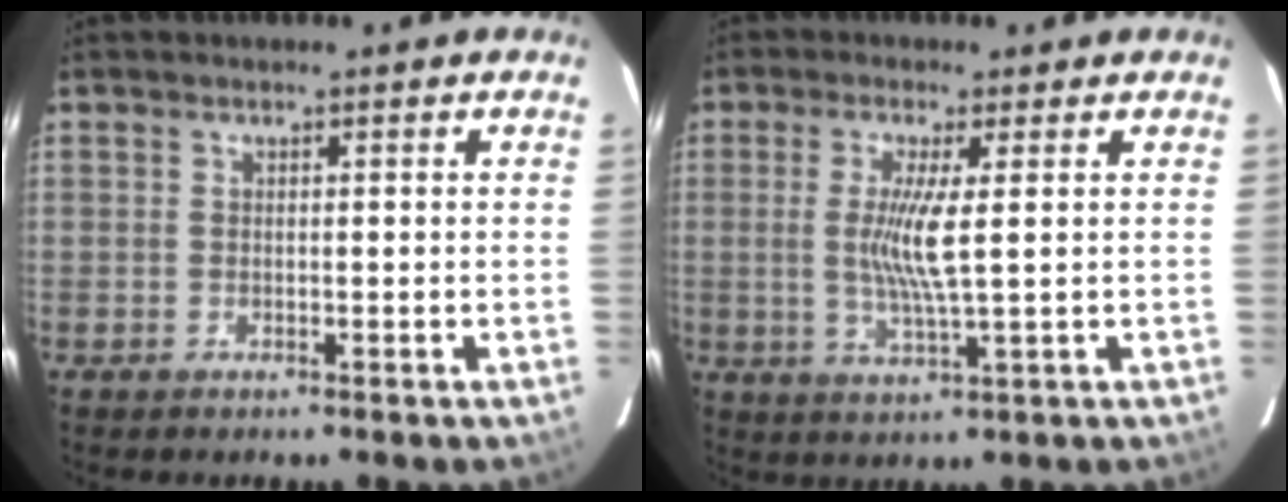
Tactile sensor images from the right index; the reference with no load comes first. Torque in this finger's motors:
{"motor_torque": [0.07, -0.01, 0.28, 0.13]}